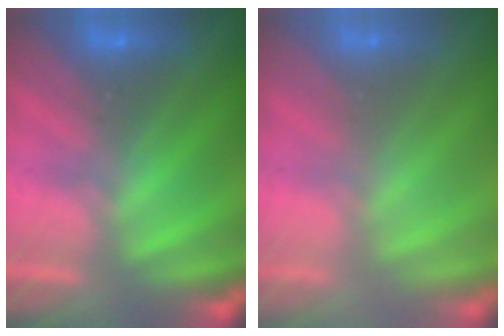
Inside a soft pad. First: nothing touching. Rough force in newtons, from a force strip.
{"total": 2.9}